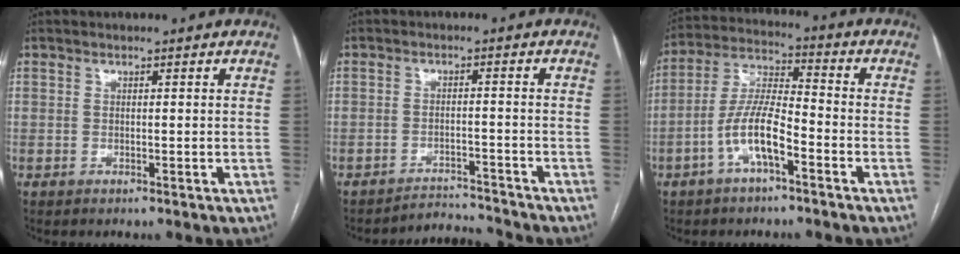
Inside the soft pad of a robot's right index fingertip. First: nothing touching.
{"total": 4.8, "force": [-4.5, -0.8, -1.4], "torque": [0.025, 0.002, -0.070]}
{"total": 9.2, "force": [-4.1, 2.2, 8.0], "torque": [-0.170, 0.016, -0.076]}